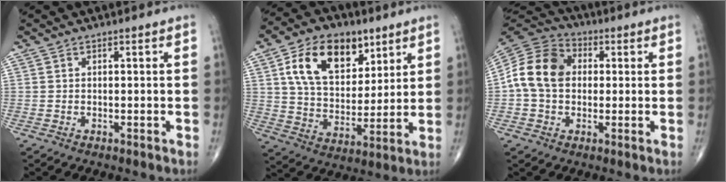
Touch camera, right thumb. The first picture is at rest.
{"total": 17.2, "force": [7.7, 10.7, 11.0], "torque": [-0.148, -0.026, 0.141]}
{"total": 12.3, "force": [0.7, 9.5, 7.8], "torque": [-0.135, 0.029, 0.002]}